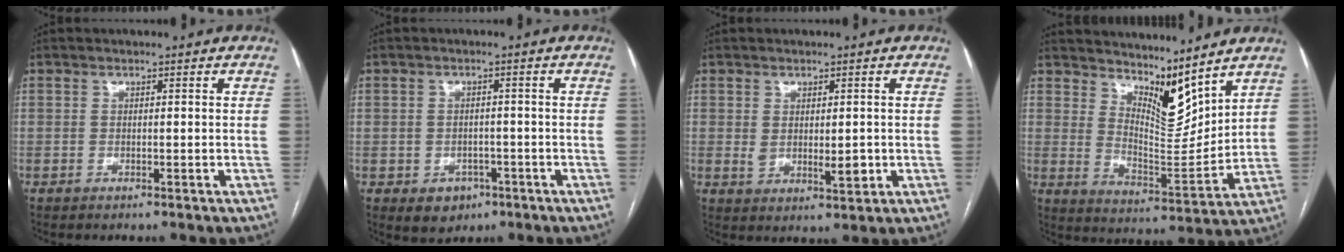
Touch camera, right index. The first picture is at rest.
{"total": 4.4, "force": [-1.9, 3.7, 1.5], "torque": [-0.013, 0.007, -0.014]}
{"total": 4.7, "force": [0.0, 2.2, 4.1], "torque": [-0.063, -0.011, 0.009]}
{"total": 9.9, "force": [8.5, 2.0, 4.7], "torque": [-0.081, -0.021, 0.158]}